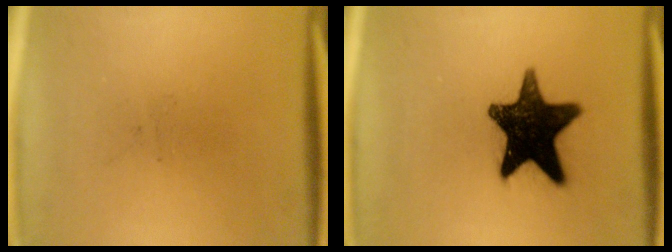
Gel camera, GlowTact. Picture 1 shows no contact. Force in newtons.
{"total": 16.8}